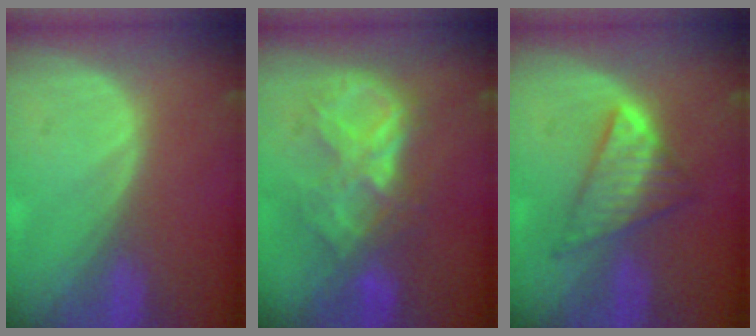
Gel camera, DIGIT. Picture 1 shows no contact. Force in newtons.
{"total": 8.8, "press": 7.7, "slide": 4.2}
{"total": 6.4, "press": 6.4, "slide": 0.1}